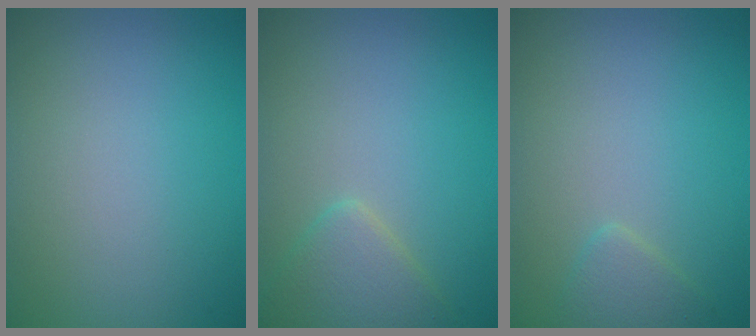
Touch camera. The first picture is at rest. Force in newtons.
{"total": 2.8, "press": 2.8, "slide": 0.1}
{"total": 1.5, "press": 1.5, "slide": 0.1}